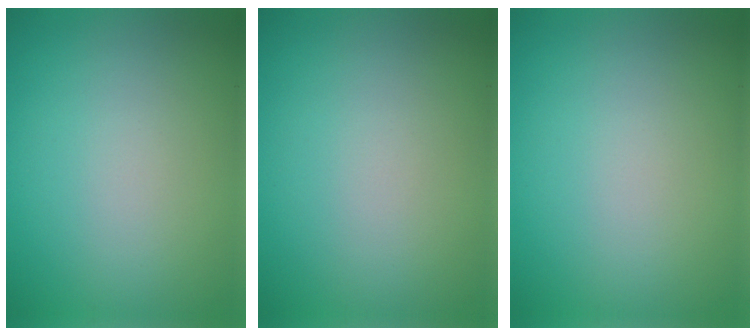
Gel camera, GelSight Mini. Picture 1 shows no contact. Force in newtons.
{"total": 0.0}
{"total": 0.0}